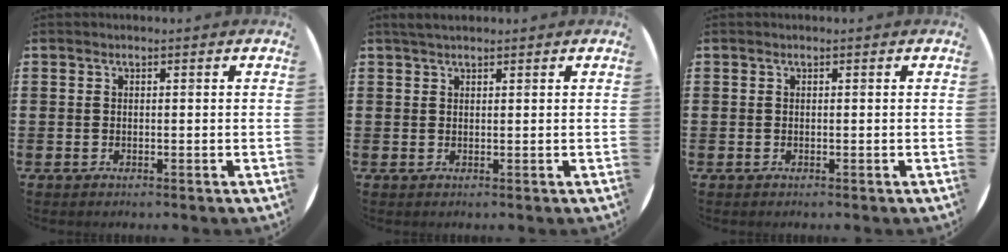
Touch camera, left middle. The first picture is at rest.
{"total": 1.5, "force": [1.3, 0.3, 0.6], "torque": [-0.013, 0.004, 0.024]}
{"total": 0.0}